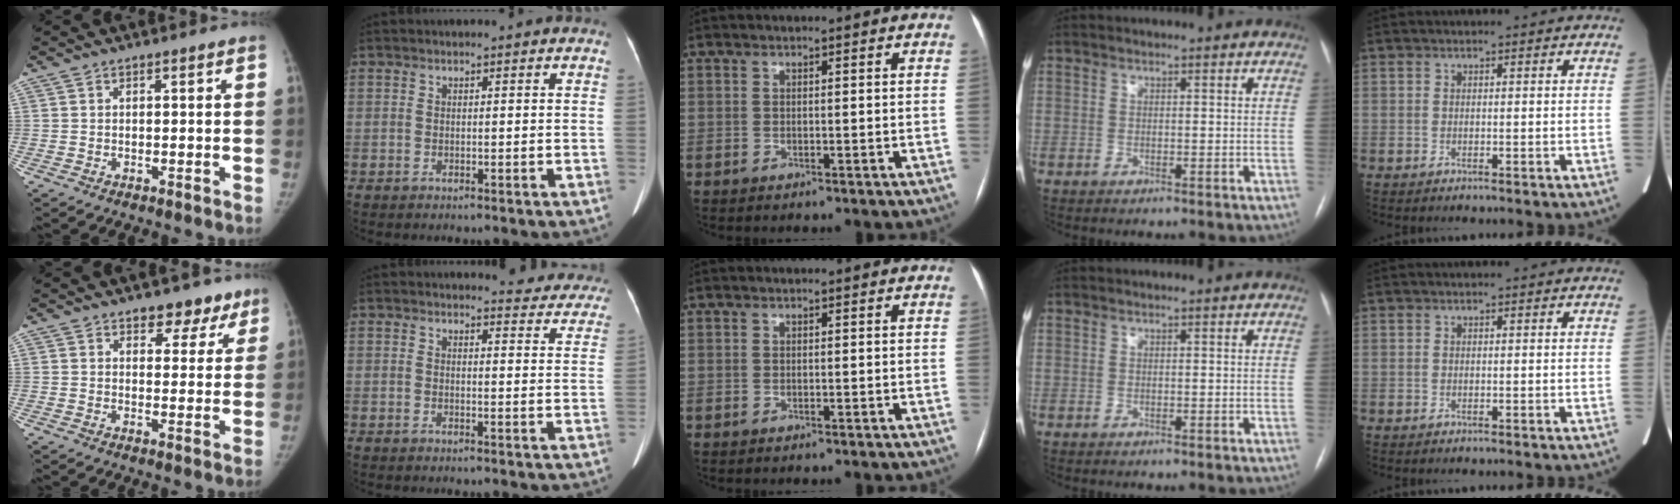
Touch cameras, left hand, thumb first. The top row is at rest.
{"thumb": {"total": 6.5, "force": [4.5, 4.0, 2.4], "torque": [0.016, -0.019, 0.060]}, "index": {"total": 8.9, "force": [8.6, 2.1, 0.5], "torque": [0.025, -0.029, 0.066]}}